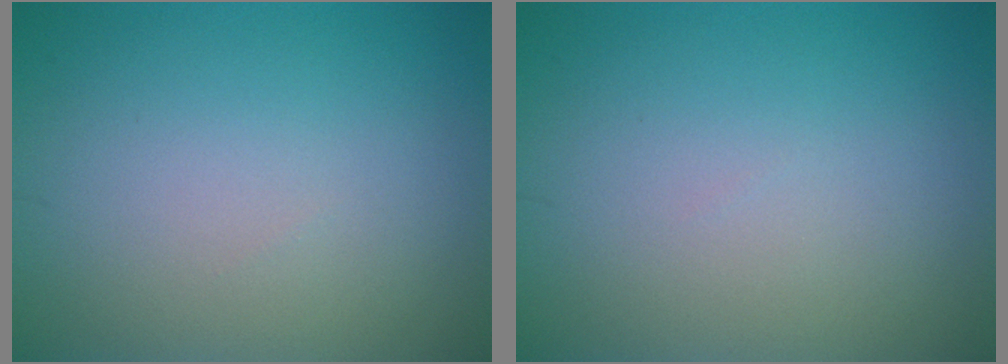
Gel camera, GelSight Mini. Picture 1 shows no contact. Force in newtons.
{"total": 0.0}